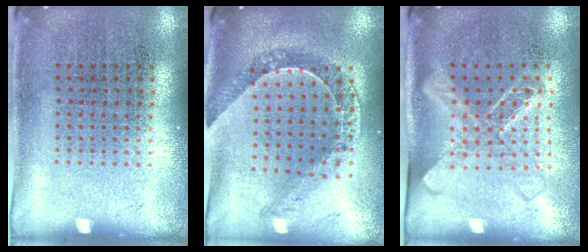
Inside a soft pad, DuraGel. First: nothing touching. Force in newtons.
{"total": 0.8, "press": 0.7, "slide": 0.1}
{"total": 1.7, "press": 1.4, "slide": 1.0}